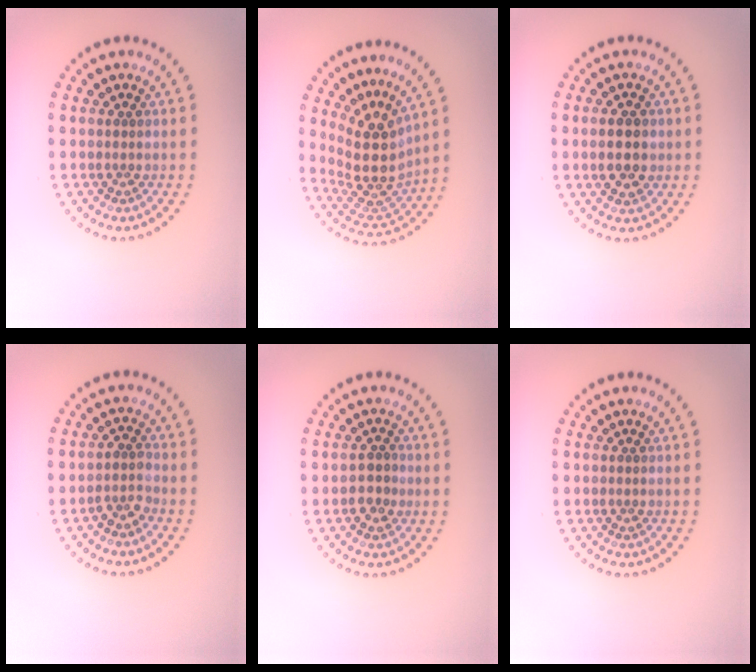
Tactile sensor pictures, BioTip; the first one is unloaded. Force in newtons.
{"total": 4.9, "press": 3.7, "slide": 3.2}
{"total": 3.9, "press": 3.9, "slide": 0.2}
{"total": 1.7, "press": 1.3, "slide": 1.1}
{"total": 1.9, "press": 1.9, "slide": 0.5}
{"total": 0.0}